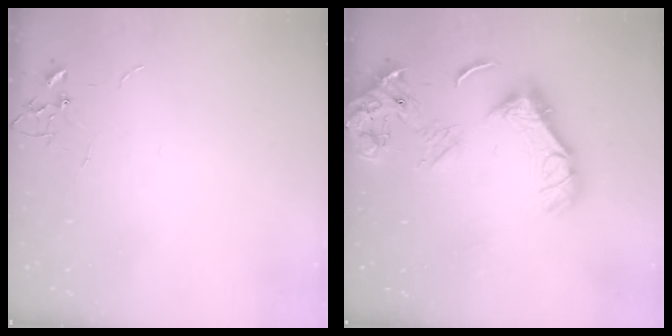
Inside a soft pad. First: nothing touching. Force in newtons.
{"total": 18.4, "press": 18.3, "slide": 2.3}